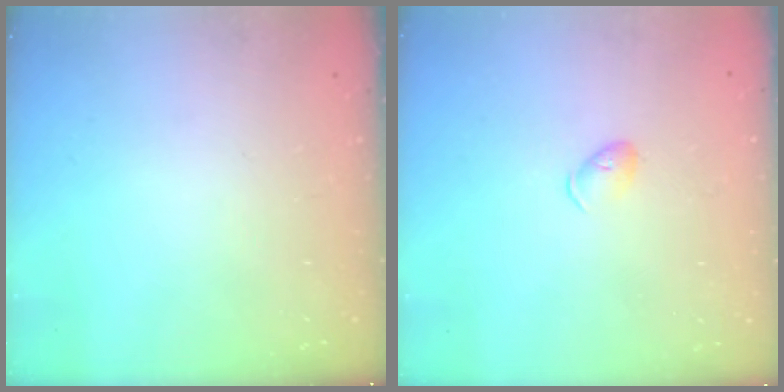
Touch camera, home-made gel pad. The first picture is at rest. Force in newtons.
{"total": 3.8, "press": 3.7, "slide": 0.8}